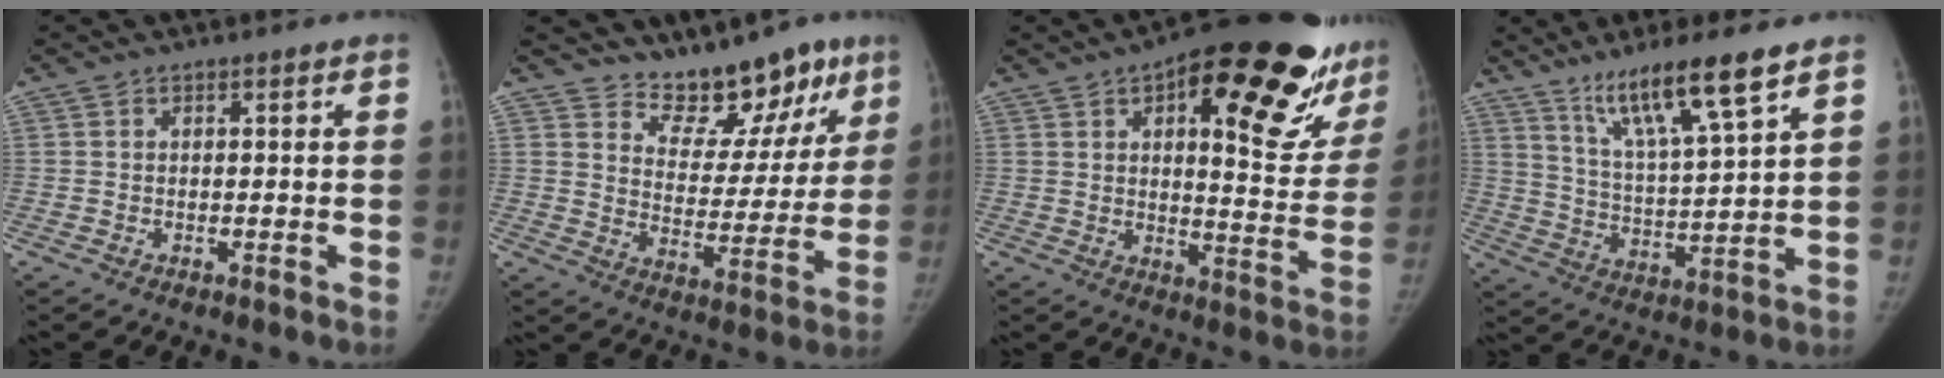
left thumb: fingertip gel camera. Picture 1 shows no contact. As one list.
[{"total": 13.7, "force": [10.9, 6.8, 4.8], "torque": [-0.009, -0.073, 0.162]}, {"total": 27.0, "force": [15.1, 9.7, 20.1], "torque": [-0.231, -0.047, 0.200]}, {"total": 13.3, "force": [8.9, 1.1, 9.8], "torque": [-0.176, -0.048, 0.167]}]